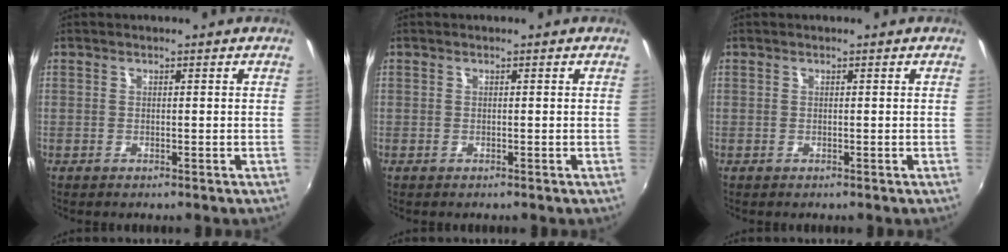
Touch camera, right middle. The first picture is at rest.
{"total": 0.0}
{"total": 0.0}